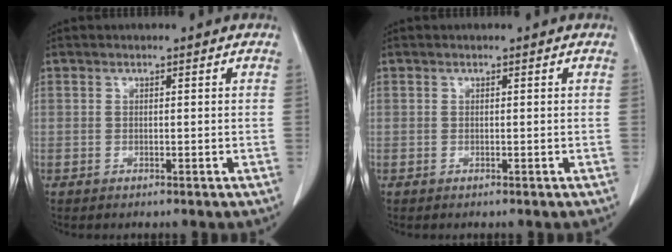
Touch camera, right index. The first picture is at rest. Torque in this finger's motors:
{"motor_torque": [0.00, 0.00, 0.00, 0.00]}